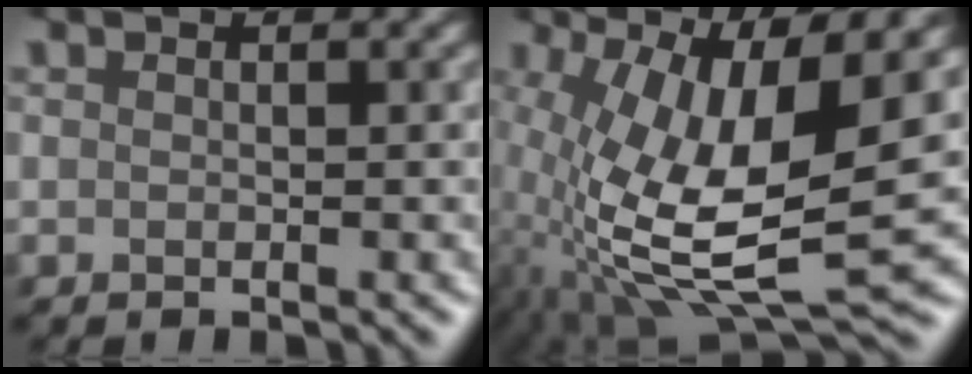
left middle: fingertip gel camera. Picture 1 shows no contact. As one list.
[{"total": 13.1, "force": [-0.4, 4.7, 12.2], "torque": [-0.247, -0.013, -0.007]}]